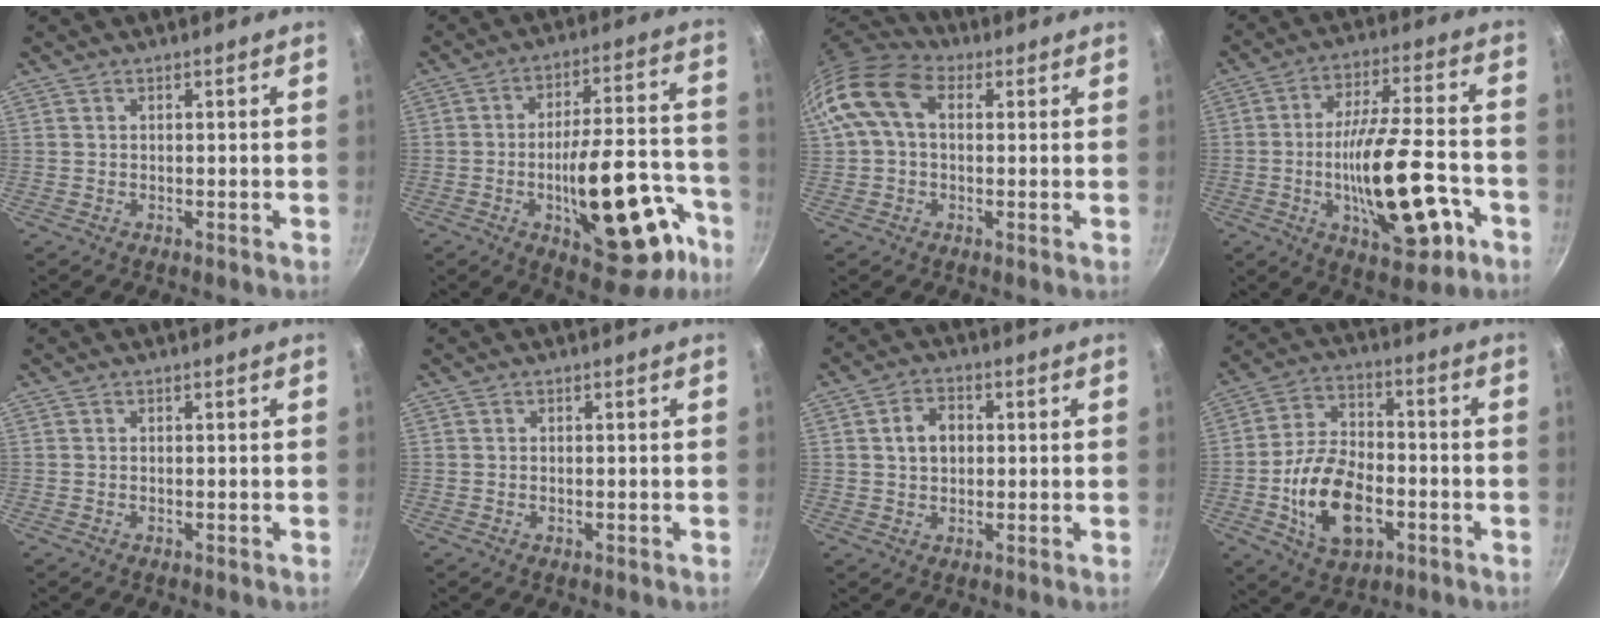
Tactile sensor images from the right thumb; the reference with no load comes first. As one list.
[{"total": 22.7, "force": [-9.2, 9.5, 18.4], "torque": [-0.208, 0.054, -0.120]}, {"total": 12.7, "force": [2.8, 8.4, 9.1], "torque": [-0.165, 0.024, 0.032]}, {"total": 19.9, "force": [-6.4, 7.2, 17.5], "torque": [-0.266, 0.033, -0.092]}, {"total": 0.0}, {"total": 0.6, "force": [-0.2, 0.4, 0.5], "torque": [-0.008, 0.002, -0.003]}, {"total": 5.5, "force": [0.7, 4.1, 3.6], "torque": [-0.042, 0.009, 0.007]}, {"total": 16.0, "force": [-4.6, 9.8, 11.8], "torque": [-0.195, 0.028, -0.078]}]